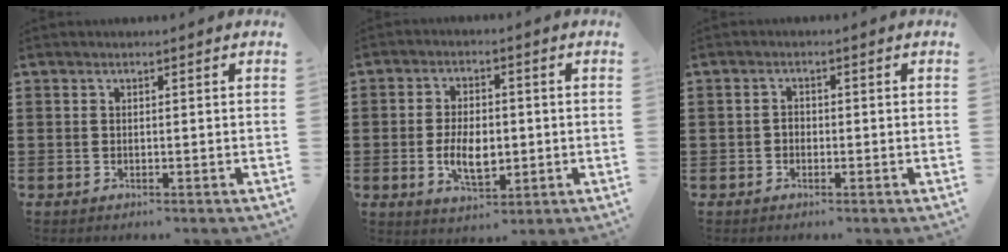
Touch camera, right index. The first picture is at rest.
{"total": 6.5, "force": [-0.9, 3.6, 5.3], "torque": [-0.094, -0.004, -0.023]}
{"total": 1.0, "force": [-0.3, 0.7, 0.6], "torque": [-0.013, 0.001, -0.007]}